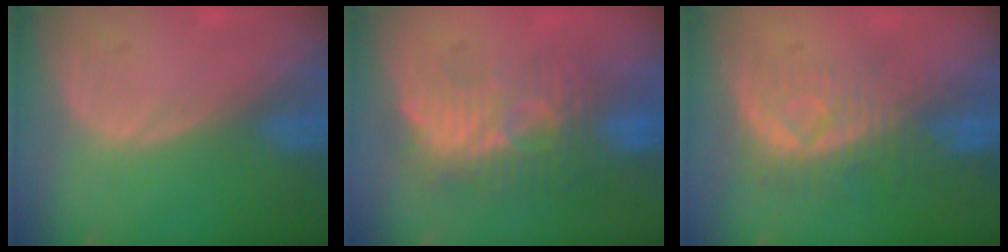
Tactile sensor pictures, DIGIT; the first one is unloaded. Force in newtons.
{"total": 9.3, "press": 8.9, "slide": 2.6}
{"total": 8.3, "press": 7.5, "slide": 3.7}